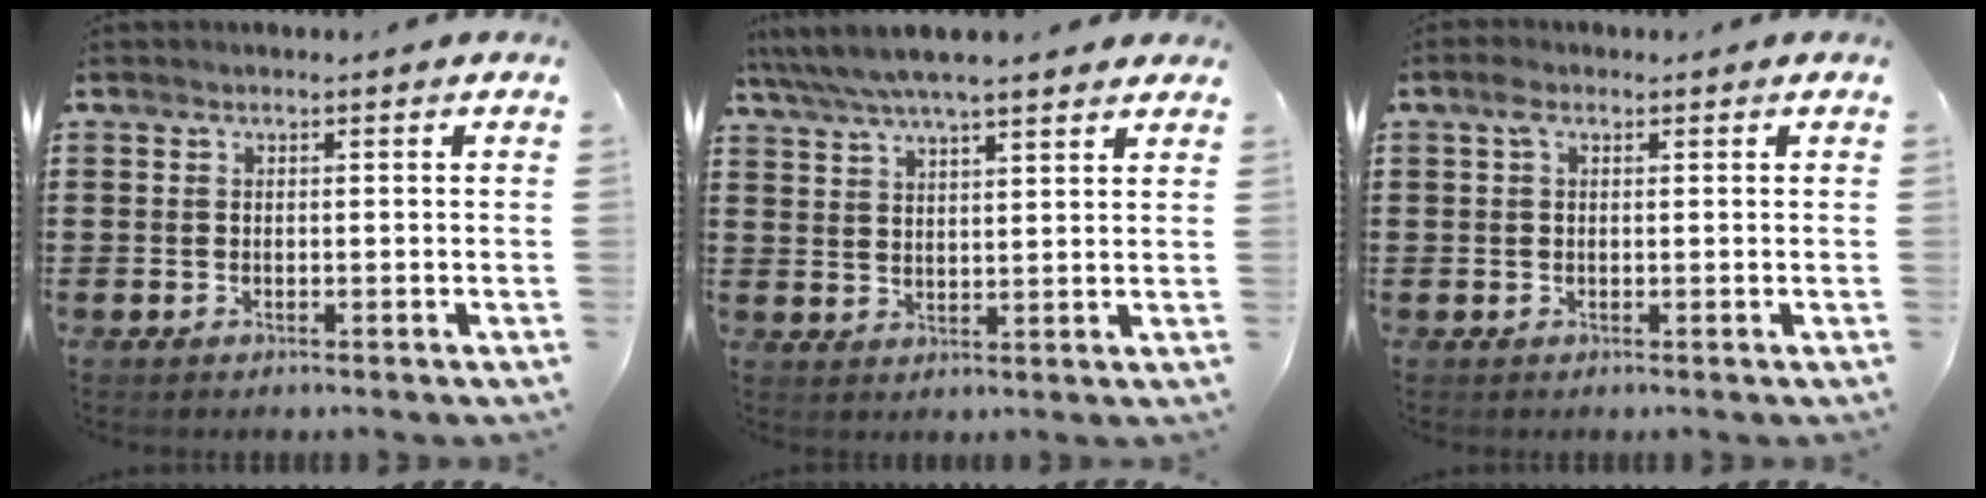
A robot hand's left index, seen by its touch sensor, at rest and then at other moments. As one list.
[{"total": 5.6, "force": [4.8, 0.9, 2.6], "torque": [-0.066, -0.014, 0.084]}, {"total": 1.9, "force": [0.8, 1.1, 1.4], "torque": [-0.031, 0.008, 0.014]}]